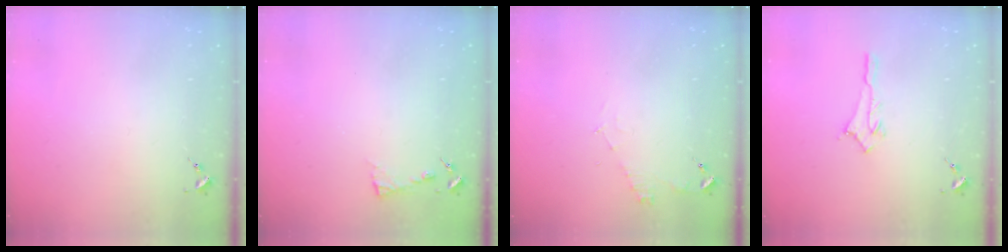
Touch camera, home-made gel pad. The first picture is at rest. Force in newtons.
{"total": 2.8, "press": 2.8, "slide": 0.3}
{"total": 6.1, "press": 6.1, "slide": 0.6}
{"total": 3.2, "press": 3.2, "slide": 0.1}